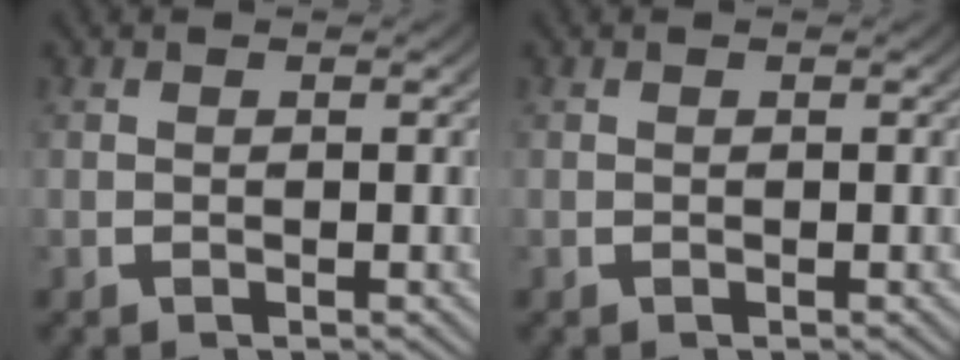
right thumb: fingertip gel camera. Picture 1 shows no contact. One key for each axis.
{"total": 0.0}